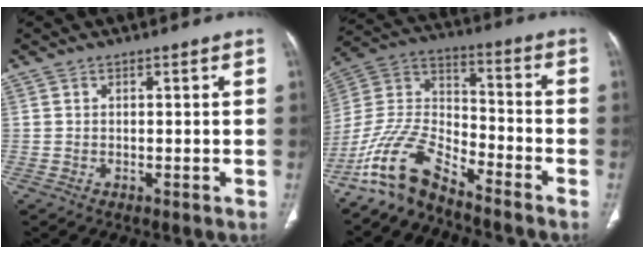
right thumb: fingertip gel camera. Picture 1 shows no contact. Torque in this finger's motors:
{"motor_torque": [0.32, 0.23, 1.47, -1.30, 0.39]}